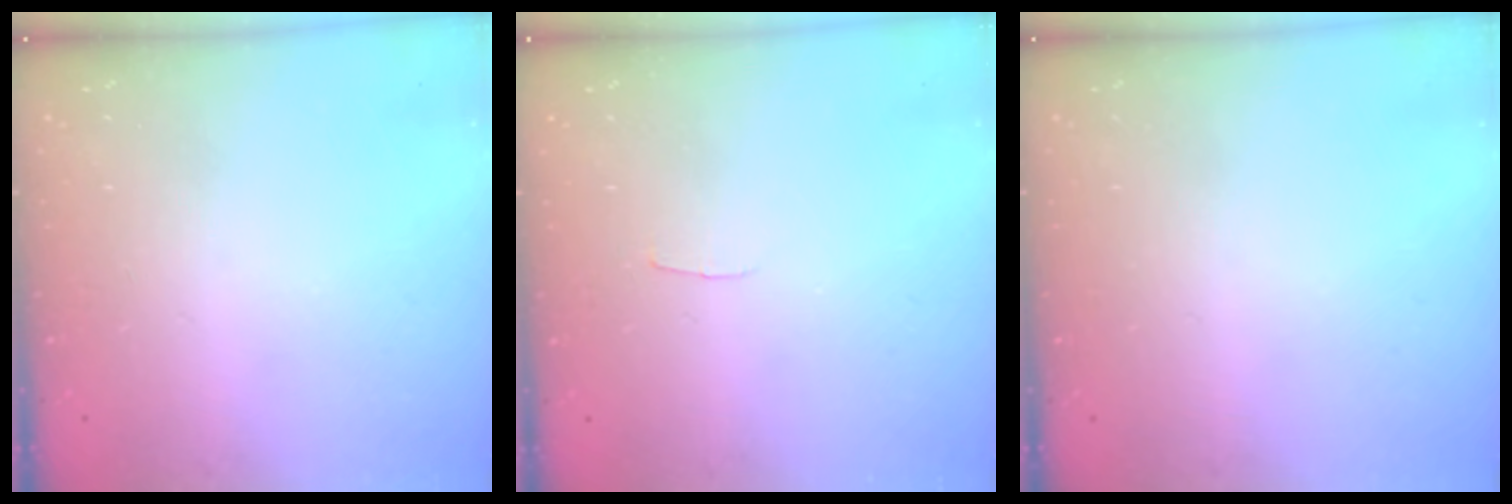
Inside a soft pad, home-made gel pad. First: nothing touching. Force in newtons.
{"total": 2.0, "press": 2.0, "slide": 0.2}
{"total": 0.0}